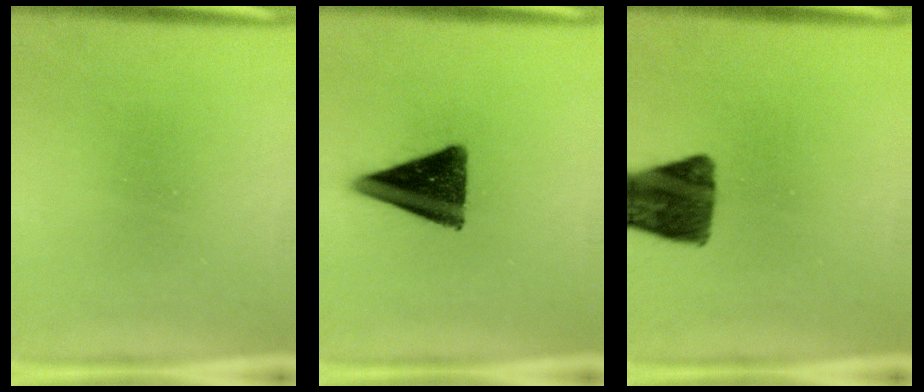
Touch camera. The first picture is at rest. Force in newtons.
{"total": 13.3}
{"total": 11.8}